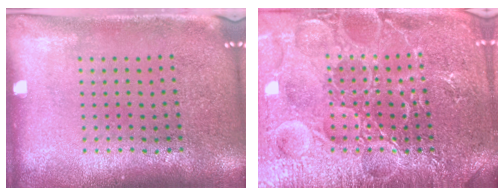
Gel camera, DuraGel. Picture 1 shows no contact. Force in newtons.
{"total": 7.4, "press": 7.3, "slide": 0.9}